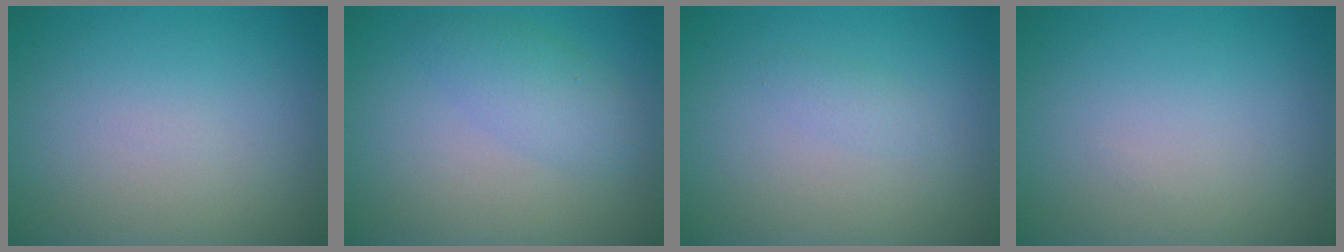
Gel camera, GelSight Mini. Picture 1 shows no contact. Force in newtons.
{"total": 2.7, "press": 2.7, "slide": 0.1}
{"total": 0.9, "press": 0.9, "slide": 0.0}
{"total": 0.0}